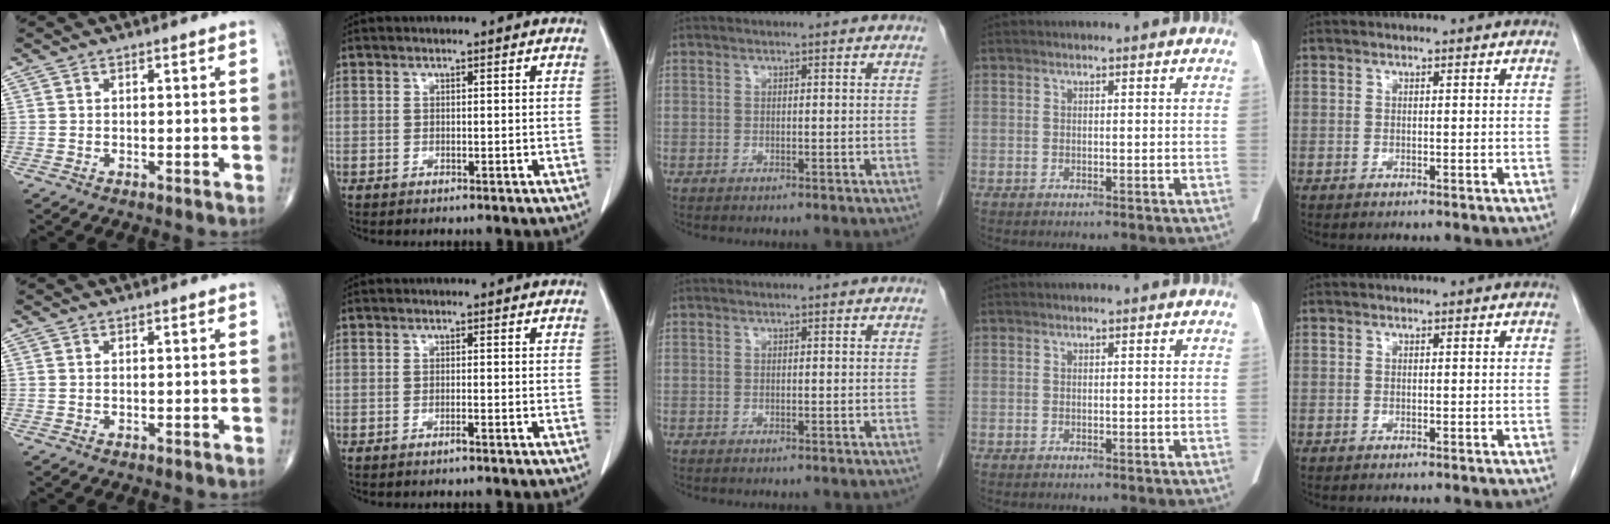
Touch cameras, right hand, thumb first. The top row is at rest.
{"index": {"total": 0.8, "force": [-0.5, -0.1, 0.5], "torque": [-0.012, 0.000, -0.010]}}